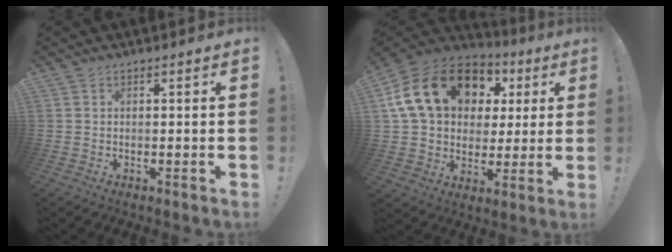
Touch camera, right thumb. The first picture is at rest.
{"total": 22.5, "force": [8.6, 15.9, 13.4], "torque": [-0.229, -0.017, 0.183]}